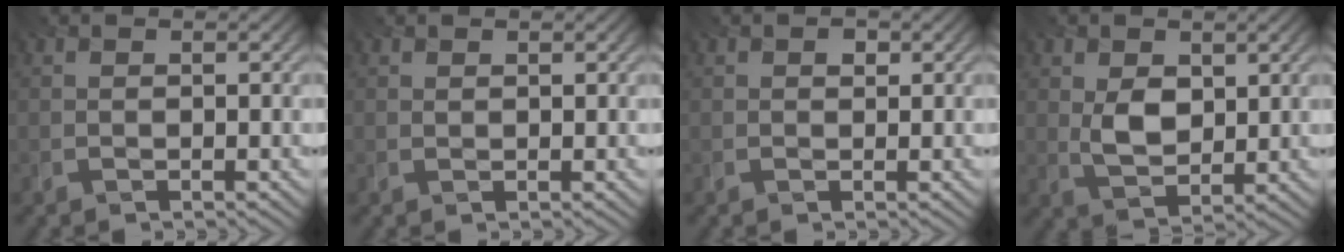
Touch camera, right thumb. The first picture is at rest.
{"total": 0.6, "force": [0.6, 0.1, -0.1], "torque": [0.000, -0.001, 0.013]}
{"total": 1.0, "force": [0.5, 0.7, 0.5], "torque": [-0.005, 0.001, 0.008]}
{"total": 4.5, "force": [1.3, 3.0, 3.1], "torque": [-0.069, -0.006, 0.029]}